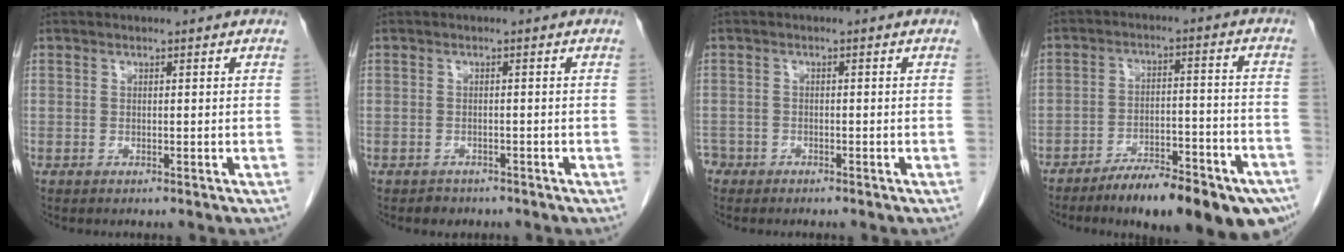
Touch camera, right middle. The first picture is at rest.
{"total": 1.6, "force": [-1.3, 1.0, 0.0], "torque": [-0.009, 0.000, -0.018]}
{"total": 2.4, "force": [-1.9, 1.4, 0.1], "torque": [-0.005, 0.004, -0.037]}
{"total": 17.0, "force": [-12.6, 3.9, 10.7], "torque": [-0.093, 0.022, -0.184]}